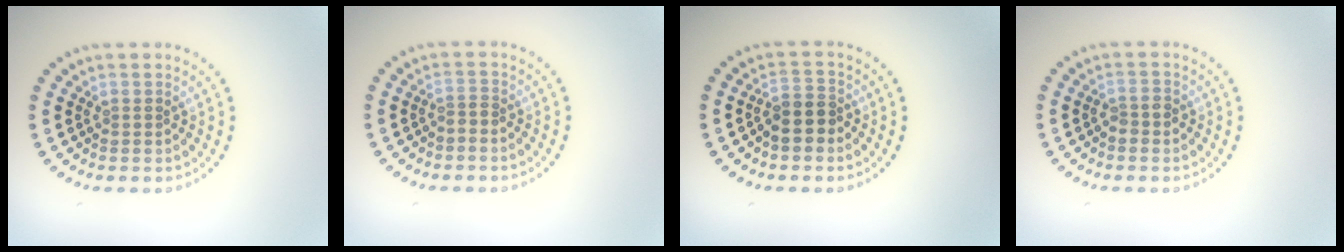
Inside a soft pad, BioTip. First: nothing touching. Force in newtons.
{"total": 0.6, "press": 0.4, "slide": 0.5}
{"total": 2.6, "press": 2.3, "slide": 1.2}
{"total": 1.4, "press": 1.2, "slide": 0.6}